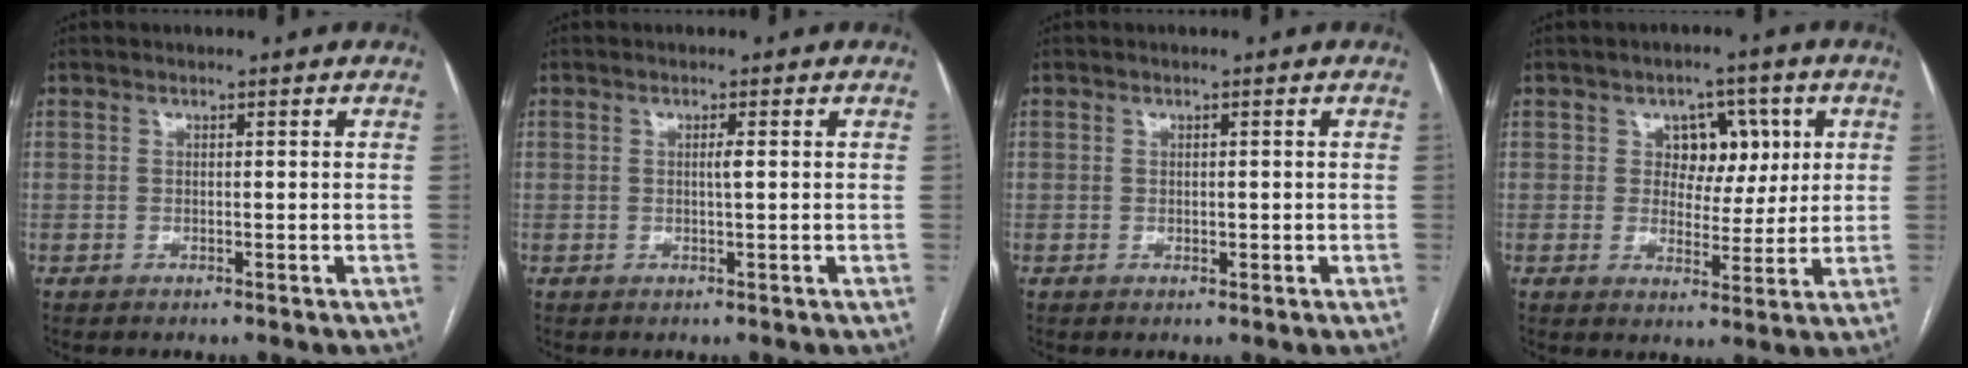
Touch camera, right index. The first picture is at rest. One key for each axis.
{"total": 1.1, "fx": 0.2, "fy": 0.0, "fz": 1.1, "tx": -0.021, "ty": 0.001, "tz": 0.002}
{"total": 0.9, "fx": 0.0, "fy": 0.7, "fz": 0.6, "tx": -0.007, "ty": 0.000, "tz": 0.003}
{"total": 6.8, "fx": 2.0, "fy": 5.1, "fz": 4.0, "tx": -0.040, "ty": 0.016, "tz": 0.033}